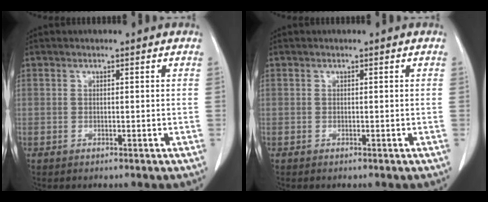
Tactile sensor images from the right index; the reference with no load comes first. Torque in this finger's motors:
{"motor_torque": [-0.03, 0.04, -0.02, -0.01]}